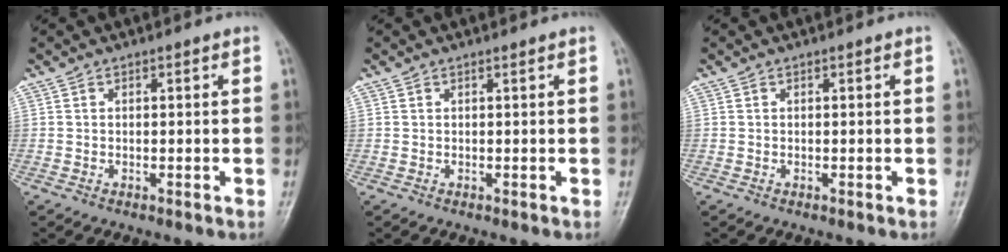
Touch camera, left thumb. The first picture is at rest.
{"total": 0.0}
{"total": 0.0}